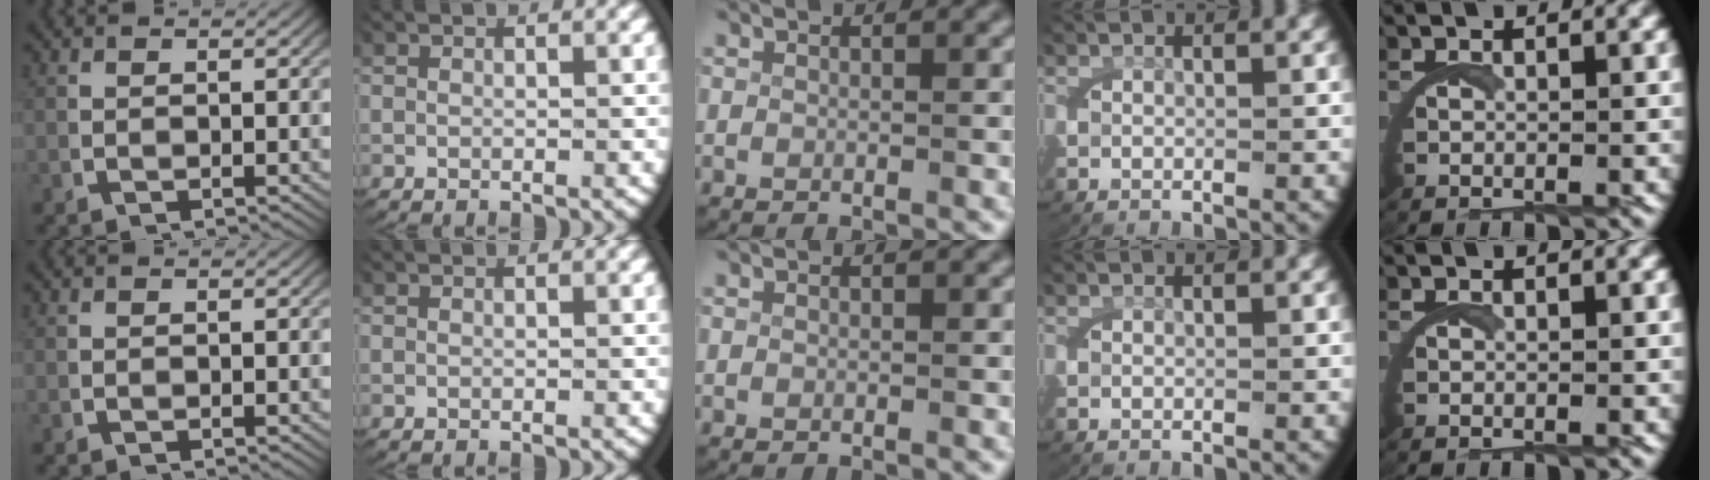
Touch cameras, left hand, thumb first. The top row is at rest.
{}